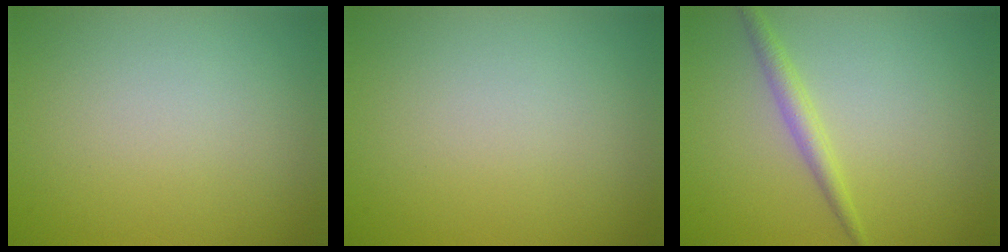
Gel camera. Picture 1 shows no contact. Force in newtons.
{"total": 0.0}
{"total": 2.0, "press": 2.0, "slide": 0.1}